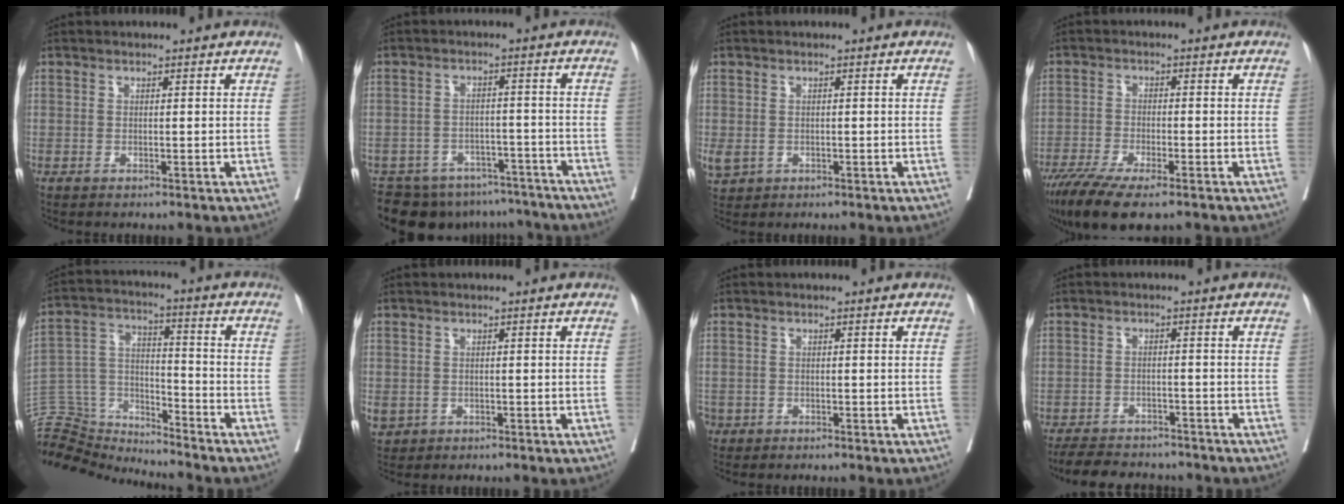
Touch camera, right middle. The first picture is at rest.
{"total": 14.1, "force": [-11.8, 6.9, 3.6], "torque": [-0.061, 0.013, -0.147]}
{"total": 2.8, "force": [-0.6, 2.3, 1.5], "torque": [-0.039, -0.004, 0.002]}
{"total": 11.7, "force": [-8.5, 2.8, 7.5], "torque": [-0.124, -0.023, -0.139]}
{"total": 13.2, "force": [-13.1, 2.1, 0.2], "torque": [-0.016, 0.057, -0.240]}
{"total": 3.3, "force": [-1.2, 2.9, 1.1], "torque": [-0.024, -0.002, -0.013]}
{"total": 1.4, "force": [-0.7, 1.2, 0.2], "torque": [-0.008, 0.002, -0.013]}
{"total": 9.9, "force": [-8.9, 3.2, 3.0], "torque": [-0.049, -0.003, -0.126]}